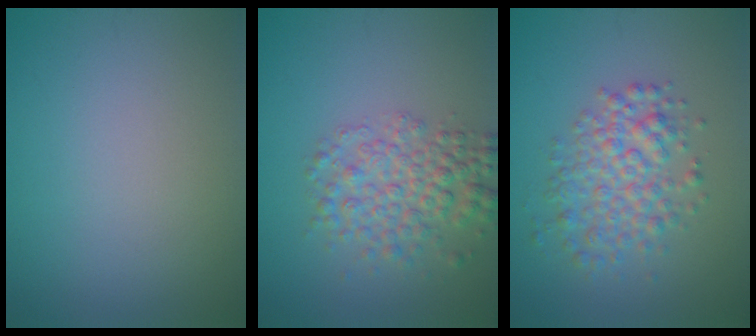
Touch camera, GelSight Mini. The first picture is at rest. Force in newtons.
{"total": 4.2, "press": 4.2, "slide": 0.1}
{"total": 4.0, "press": 4.0, "slide": 0.1}